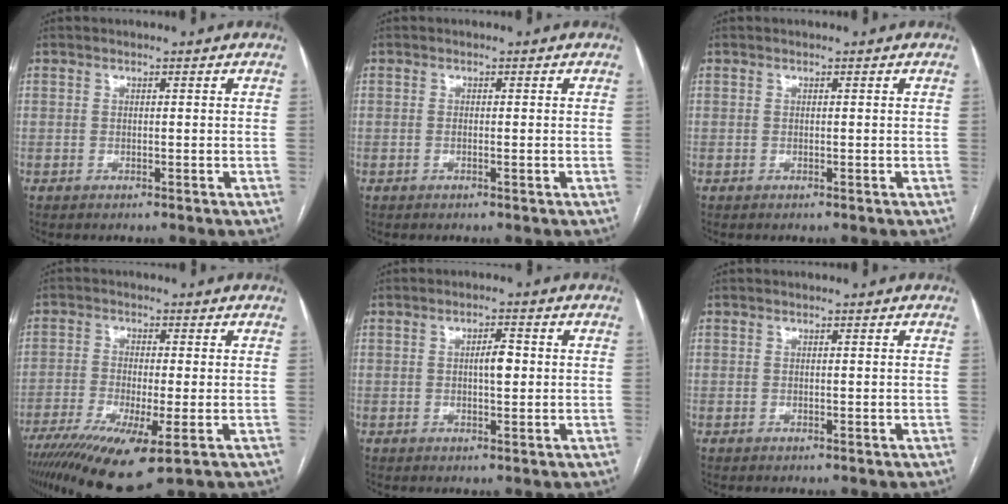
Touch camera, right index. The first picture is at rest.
{"total": 0.8, "force": [-0.2, 0.2, 0.8], "torque": [-0.014, -0.002, 0.000]}
{"total": 0.0}
{"total": 13.9, "force": [-7.7, 2.5, 11.3], "torque": [-0.200, -0.035, -0.128]}
{"total": 3.0, "force": [0.2, 0.9, 2.9], "torque": [-0.045, 0.003, 0.003]}
{"total": 0.0}